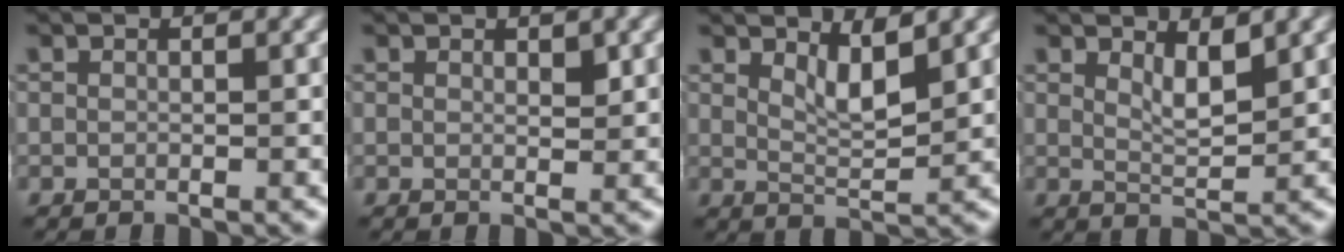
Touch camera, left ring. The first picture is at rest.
{"total": 1.1, "force": [0.5, 0.4, 0.9], "torque": [-0.013, -0.005, 0.010]}
{"total": 2.8, "force": [1.6, 0.7, 2.2], "torque": [-0.040, -0.010, 0.033]}
{"total": 2.5, "force": [1.4, 0.6, 1.9], "torque": [-0.033, -0.008, 0.027]}